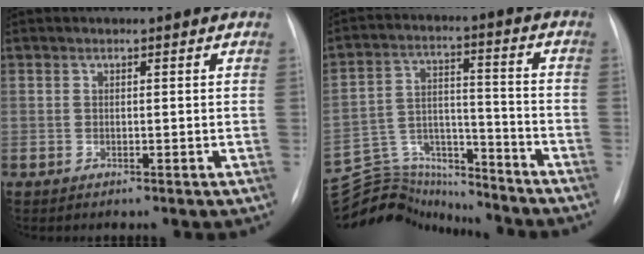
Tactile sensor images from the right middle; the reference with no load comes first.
{"total": 15.3, "force": [-15.1, 2.5, 0.8], "torque": [-0.019, 0.045, -0.249]}